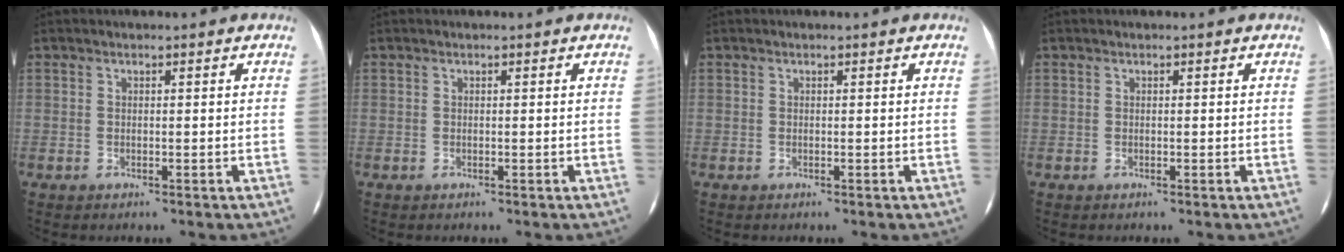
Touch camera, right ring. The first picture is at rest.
{"total": 0.0}
{"total": 0.0}
{"total": 0.0}